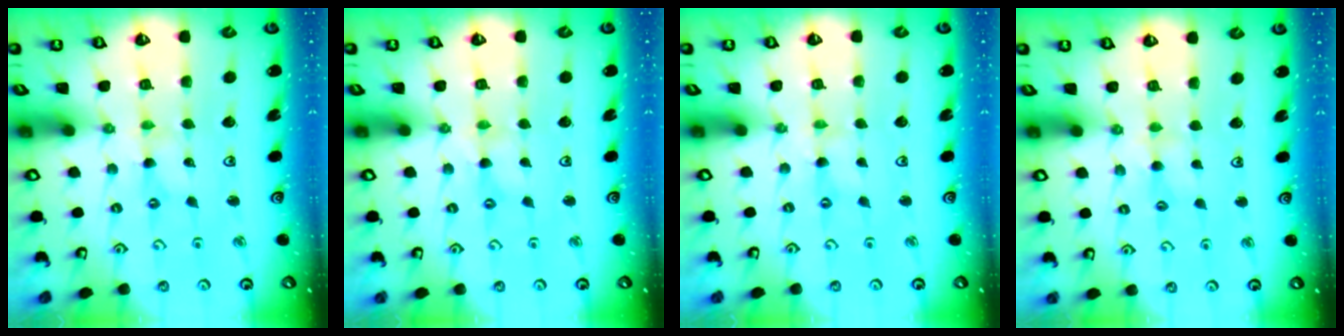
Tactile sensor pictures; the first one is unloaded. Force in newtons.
{"total": 0.8, "press": 0.7, "slide": 0.2}
{"total": 0.0}
{"total": 2.9, "press": 2.8, "slide": 0.5}